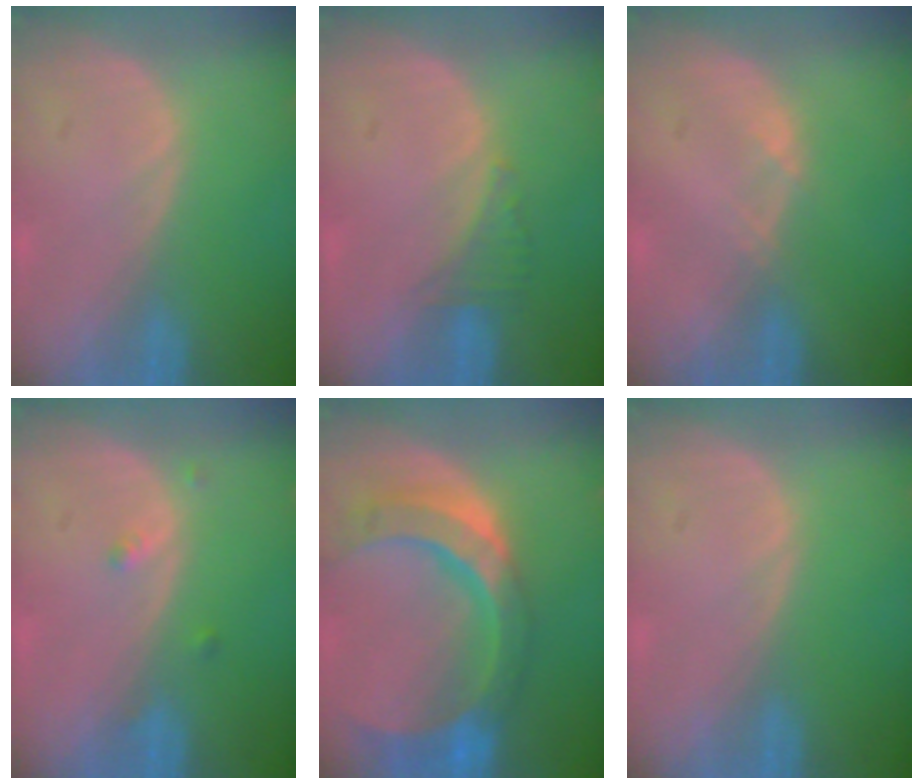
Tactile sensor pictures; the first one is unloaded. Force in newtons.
{"total": 2.3, "press": 2.2, "slide": 0.7}
{"total": 0.8, "press": 0.8, "slide": 0.1}
{"total": 1.6, "press": 1.3, "slide": 0.8}
{"total": 11.4, "press": 9.6, "slide": 6.0}
{"total": 0.0}